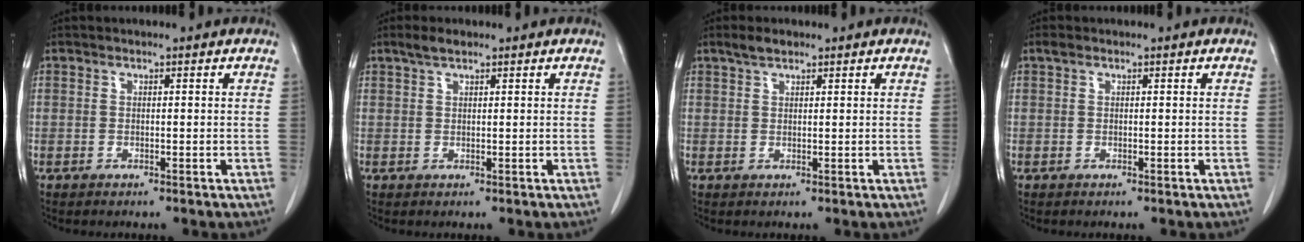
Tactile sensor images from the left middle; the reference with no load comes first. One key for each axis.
{"total": 2.1, "fx": 1.6, "fy": 0.6, "fz": 1.2, "tx": -0.030, "ty": 0.010, "tz": 0.031}
{"total": 2.1, "fx": 1.6, "fy": 0.8, "fz": 1.1, "tx": -0.026, "ty": 0.009, "tz": 0.031}
{"total": 0.7, "fx": 0.4, "fy": 0.3, "fz": 0.4, "tx": -0.011, "ty": 0.016, "tz": 0.009}